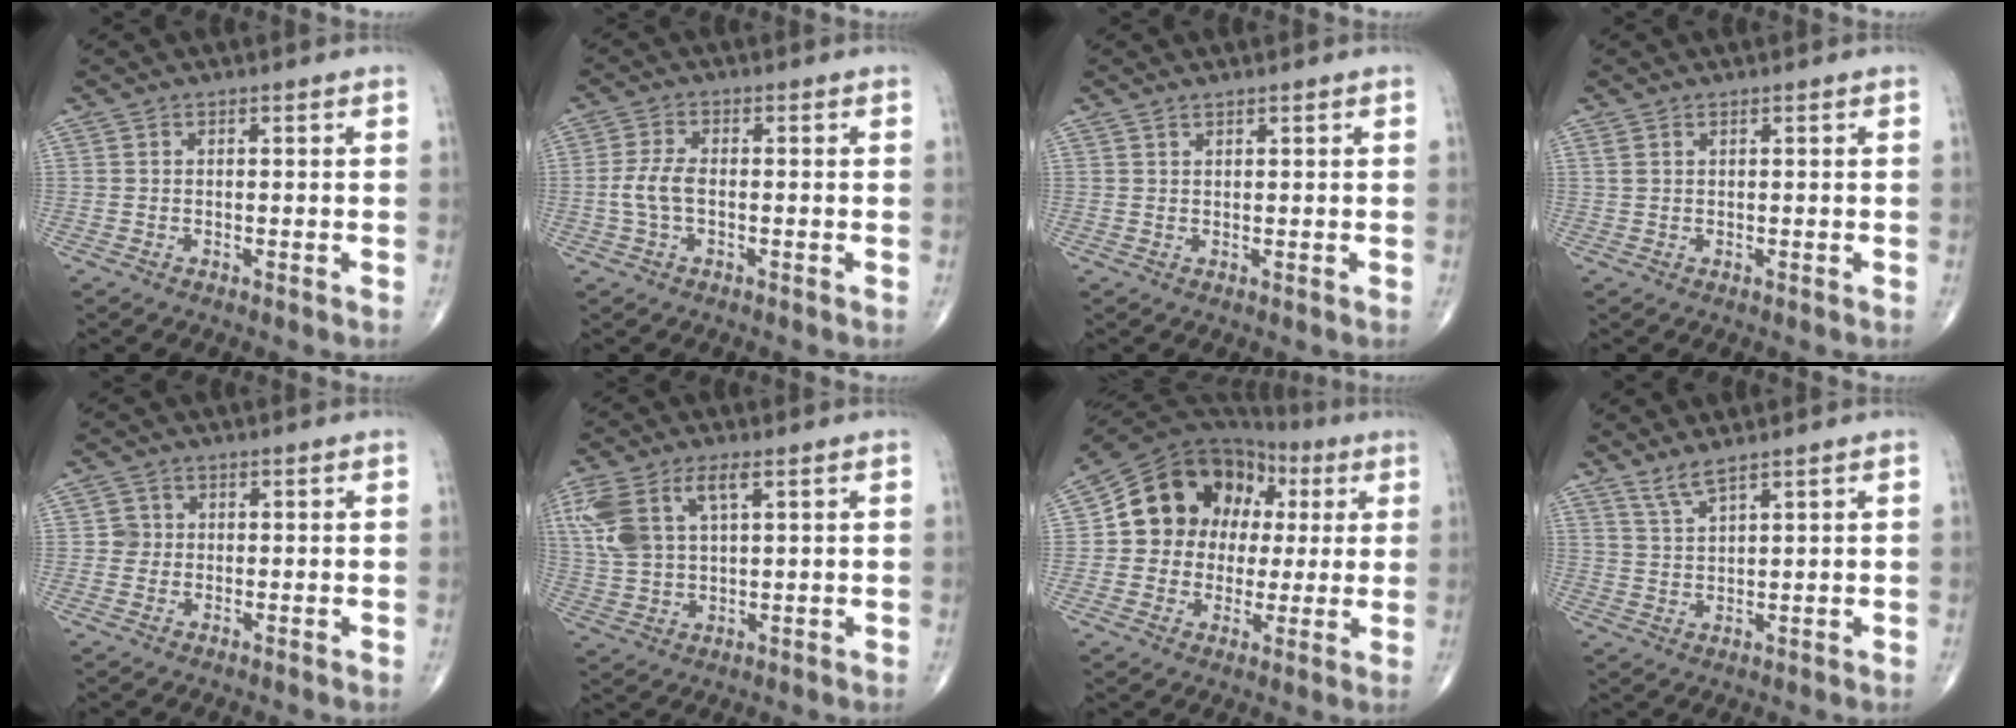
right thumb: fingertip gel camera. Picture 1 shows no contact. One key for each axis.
{"total": 4.4, "fx": -0.6, "fy": 2.2, "fz": 3.8, "tx": -0.094, "ty": 0.011, "tz": -0.016}
{"total": 0.7, "fx": 0.7, "fy": 0.2, "fz": 0.2, "tx": -0.006, "ty": -0.004, "tz": 0.014}
{"total": 1.0, "fx": 0.6, "fy": 0.3, "fz": 0.6, "tx": -0.016, "ty": 0.010, "tz": 0.019}
{"total": 2.0, "fx": 0.0, "fy": 2.0, "fz": 0.3, "tx": 0.009, "ty": 0.006, "tz": -0.004}
{"total": 11.6, "fx": 4.3, "fy": 5.8, "fz": 9.1, "tx": -0.211, "ty": 0.007, "tz": 0.089}
{"total": 17.2, "fx": 3.1, "fy": 14.1, "fz": 9.3, "tx": -0.109, "ty": 0.034, "tz": 0.055}
{"total": 3.6, "fx": 2.9, "fy": 0.3, "fz": 2.0, "tx": -0.044, "ty": -0.020, "tz": 0.064}